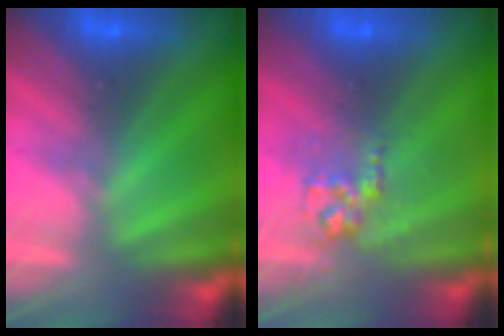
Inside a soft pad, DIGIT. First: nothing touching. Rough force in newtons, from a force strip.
{"total": 2.7}